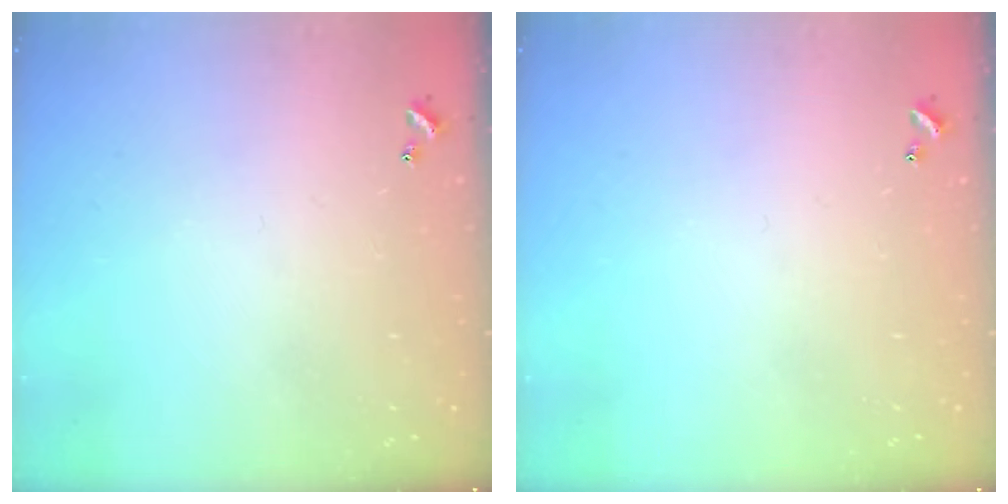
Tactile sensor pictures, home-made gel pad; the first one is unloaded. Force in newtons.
{"total": 0.0}